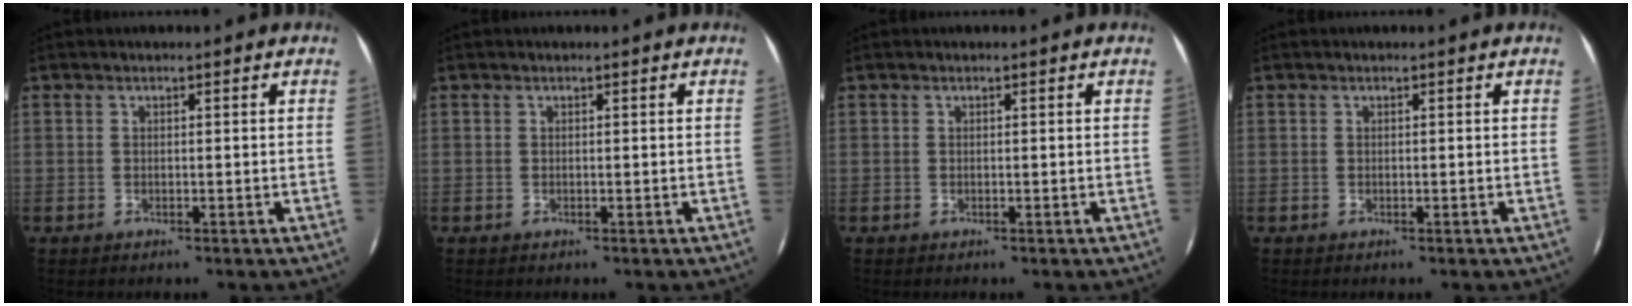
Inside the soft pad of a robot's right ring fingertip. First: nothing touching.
{"total": 0.0}
{"total": 0.0}
{"total": 0.0}